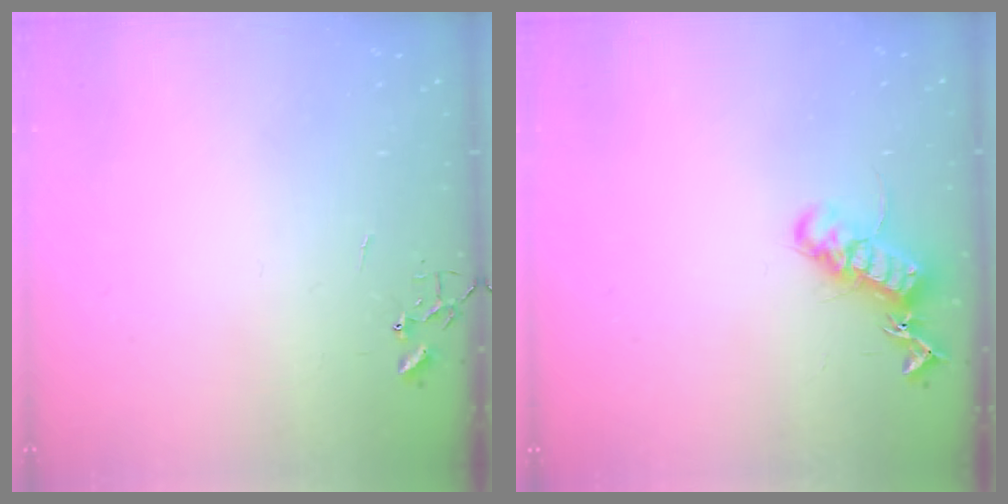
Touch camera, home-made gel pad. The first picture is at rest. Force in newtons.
{"total": 15.5, "press": 15.4, "slide": 1.8}